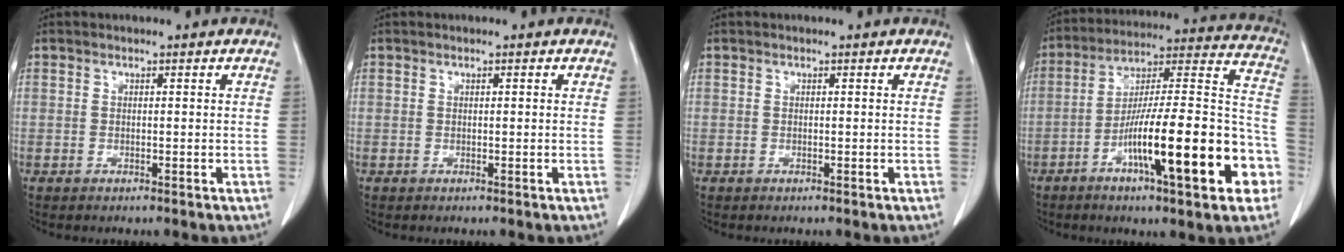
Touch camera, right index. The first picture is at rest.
{"total": 0.0}
{"total": 0.0}
{"total": 23.2, "force": [-9.0, 3.4, 21.1], "torque": [-0.279, 0.014, -0.137]}